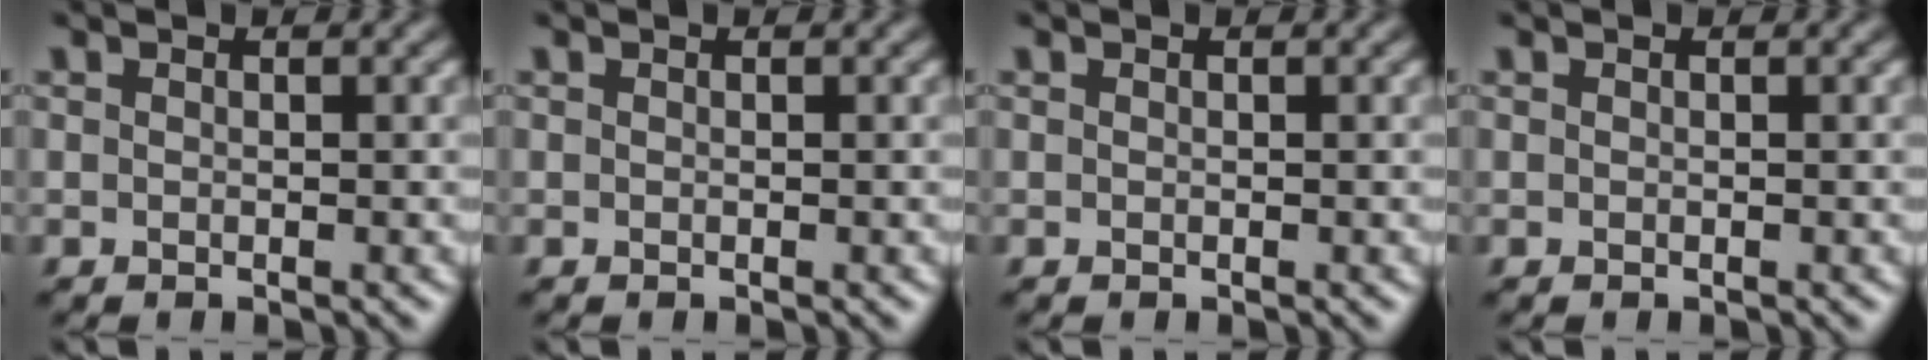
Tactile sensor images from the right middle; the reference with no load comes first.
{"total": 0.0}
{"total": 0.0}
{"total": 0.0}